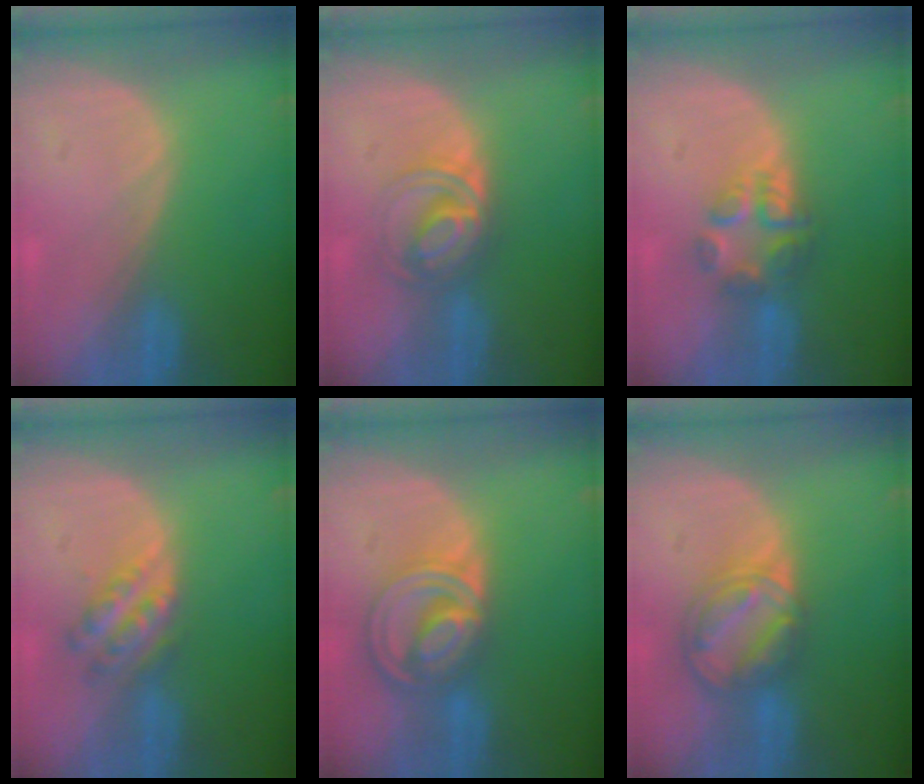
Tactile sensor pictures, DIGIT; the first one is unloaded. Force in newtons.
{"total": 6.0, "press": 5.6, "slide": 2.1}
{"total": 6.0, "press": 5.2, "slide": 3.1}
{"total": 5.3, "press": 4.9, "slide": 2.0}
{"total": 8.8, "press": 7.4, "slide": 4.7}
{"total": 8.1, "press": 7.0, "slide": 4.2}